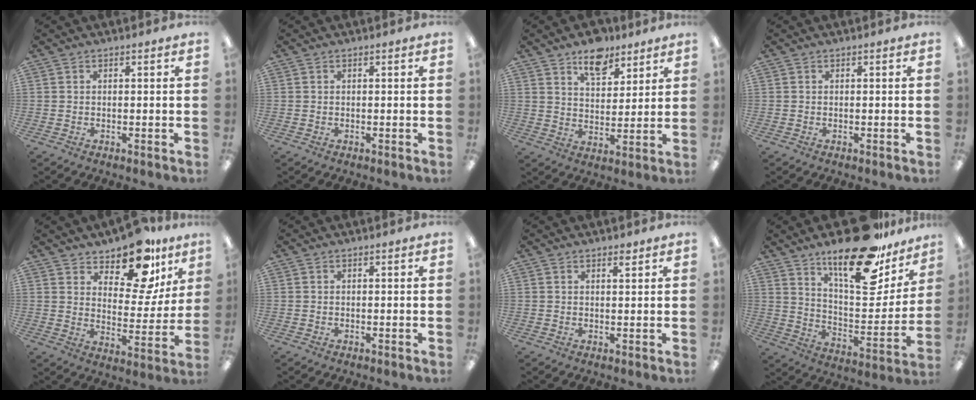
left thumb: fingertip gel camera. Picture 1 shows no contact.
{"total": 0.0}
{"total": 10.0, "force": [7.3, 5.1, 4.6], "torque": [-0.055, -0.039, 0.126]}
{"total": 0.0}
{"total": 15.9, "force": [12.3, 6.8, 7.4], "torque": [-0.104, -0.087, 0.212]}
{"total": 0.0}
{"total": 1.6, "force": [1.4, 0.3, 0.7], "torque": [-0.008, -0.005, 0.023]}
{"total": 23.8, "force": [17.0, 8.7, 14.2], "torque": [-0.202, -0.111, 0.282]}